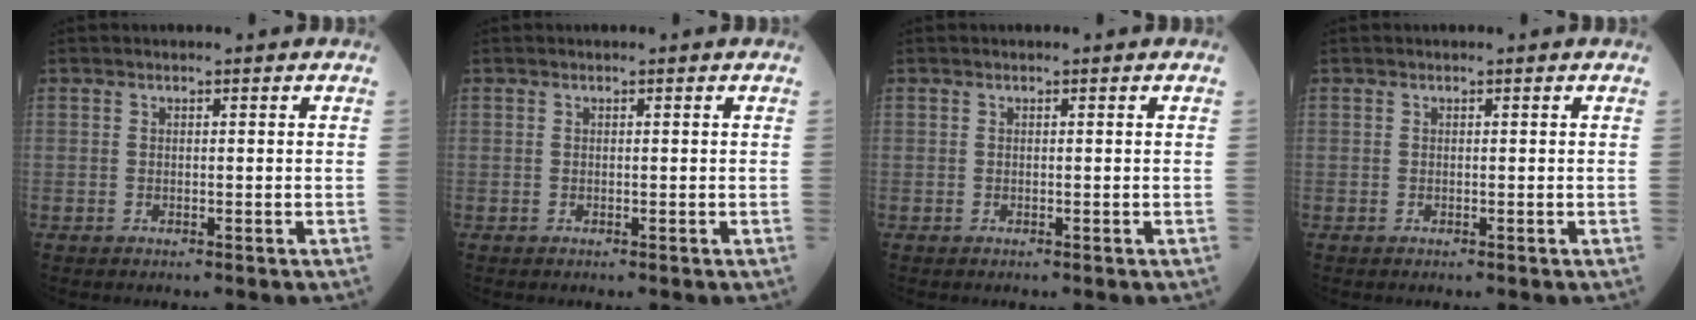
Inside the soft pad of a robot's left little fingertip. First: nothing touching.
{"total": 0.0}
{"total": 0.0}
{"total": 0.0}